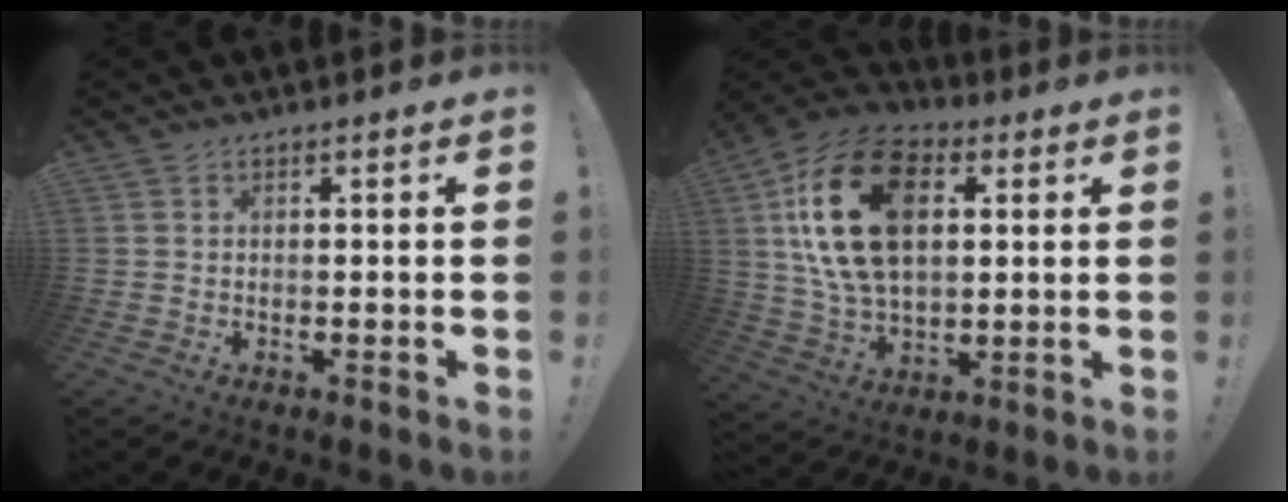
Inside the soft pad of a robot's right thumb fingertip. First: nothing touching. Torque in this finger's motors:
{"motor_torque": [1.46, 3.55, 1.79, 0.51, 0.21]}